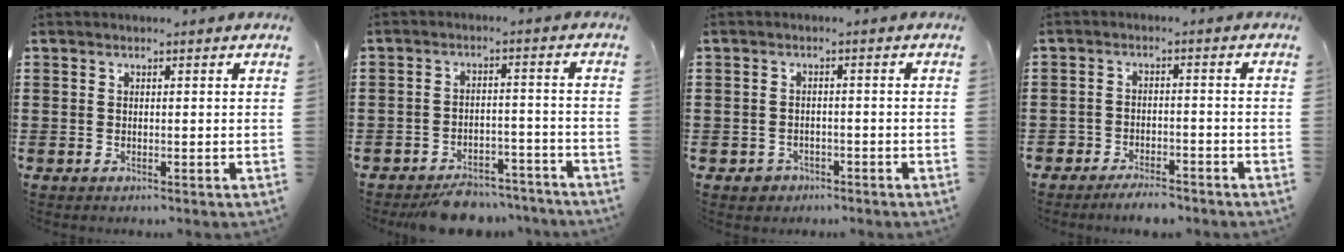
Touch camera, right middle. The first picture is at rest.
{"total": 5.8, "force": [-5.5, 1.3, 1.2], "torque": [-0.012, 0.017, -0.107]}
{"total": 1.5, "force": [-1.2, 0.9, 0.1], "torque": [-0.007, 0.002, -0.027]}
{"total": 3.4, "force": [-3.3, 0.6, 0.1], "torque": [-0.008, 0.003, -0.070]}